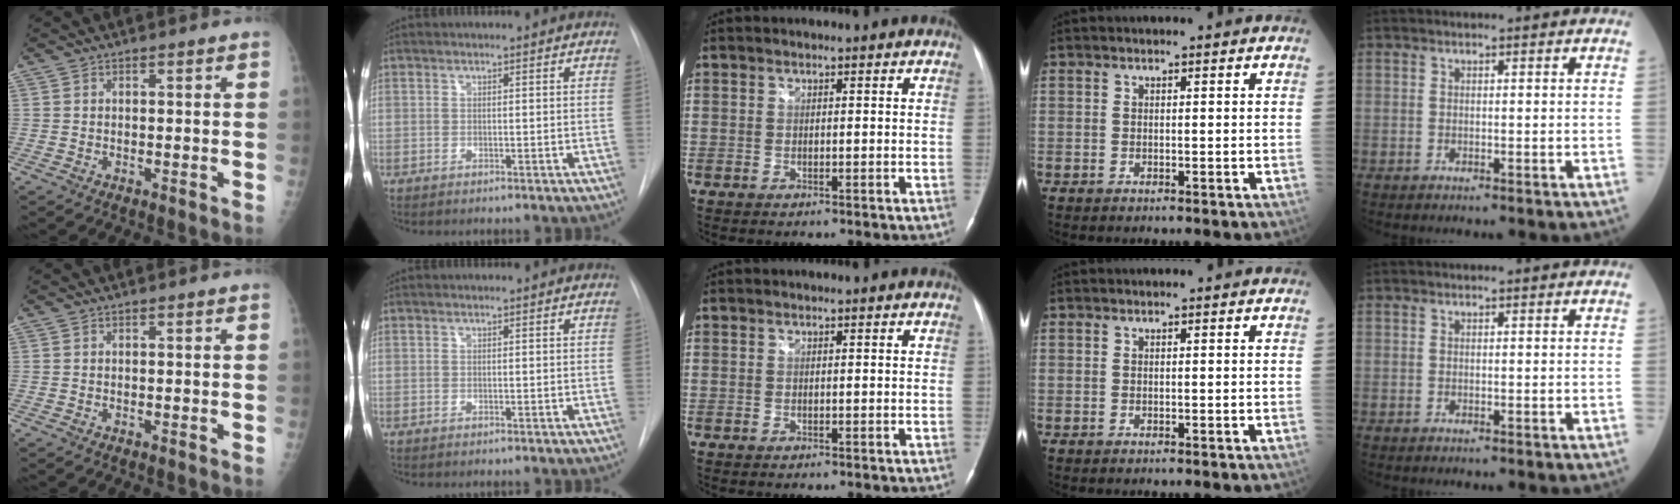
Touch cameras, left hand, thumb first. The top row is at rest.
{}